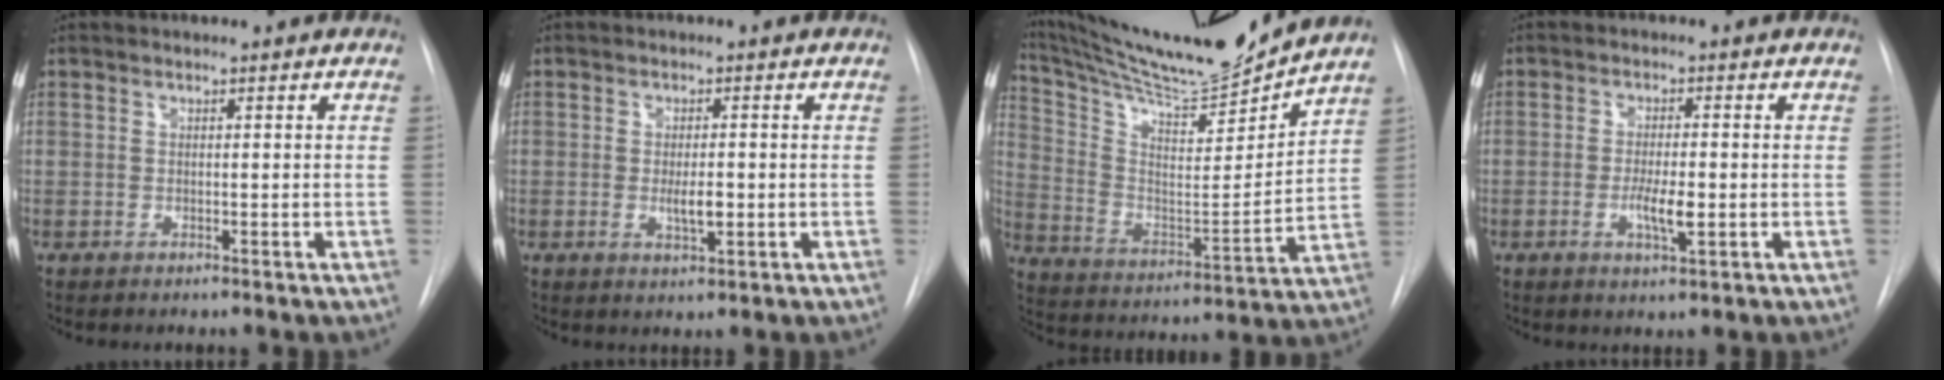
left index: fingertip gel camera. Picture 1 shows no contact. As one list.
[{"total": 2.8, "force": [-0.3, 0.8, 2.7], "torque": [-0.050, -0.004, -0.003]}, {"total": 19.3, "force": [18.0, 0.3, 7.0], "torque": [-0.142, -0.038, 0.296]}, {"total": 3.9, "force": [-0.8, 0.7, 3.7], "torque": [-0.070, -0.004, -0.012]}]